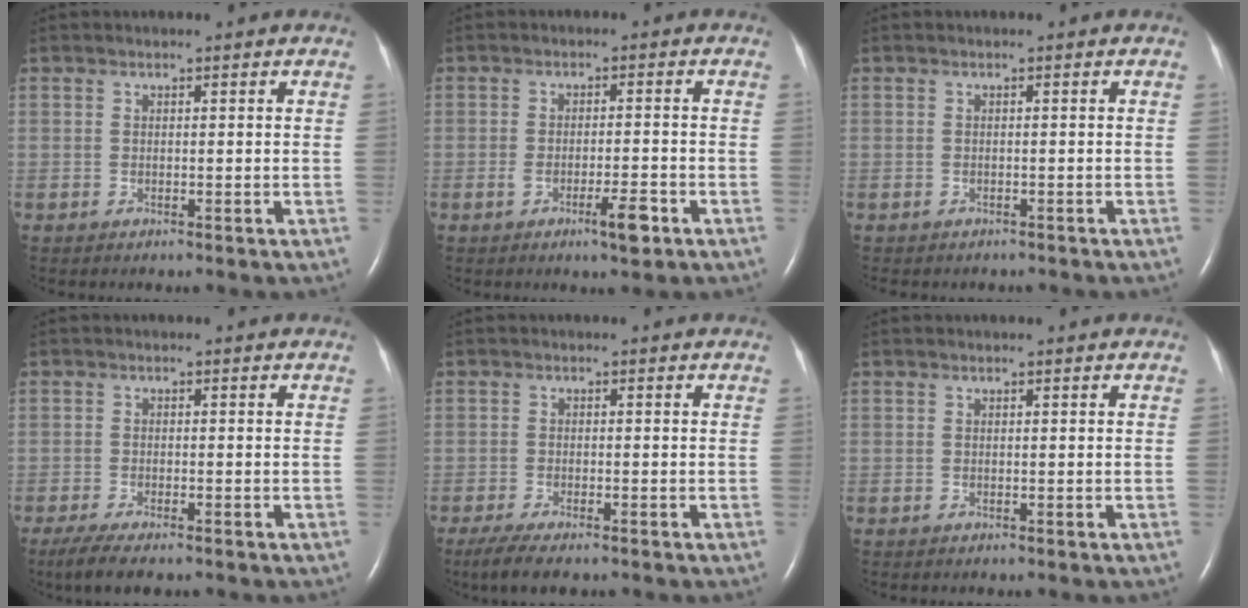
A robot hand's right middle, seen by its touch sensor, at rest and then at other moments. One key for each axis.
{"total": 4.1, "fx": -2.2, "fy": 0.6, "fz": 3.4, "tx": -0.056, "ty": -0.002, "tz": -0.035}
{"total": 3.5, "fx": -3.0, "fy": 1.5, "fz": 1.1, "tx": -0.015, "ty": -0.003, "tz": -0.031}
{"total": 5.6, "fx": -4.1, "fy": 1.3, "fz": 3.5, "tx": -0.067, "ty": -0.015, "tz": -0.064}
{"total": 5.6, "fx": -4.1, "fy": 1.3, "fz": 3.5, "tx": -0.068, "ty": -0.015, "tz": -0.064}
{"total": 0.0}